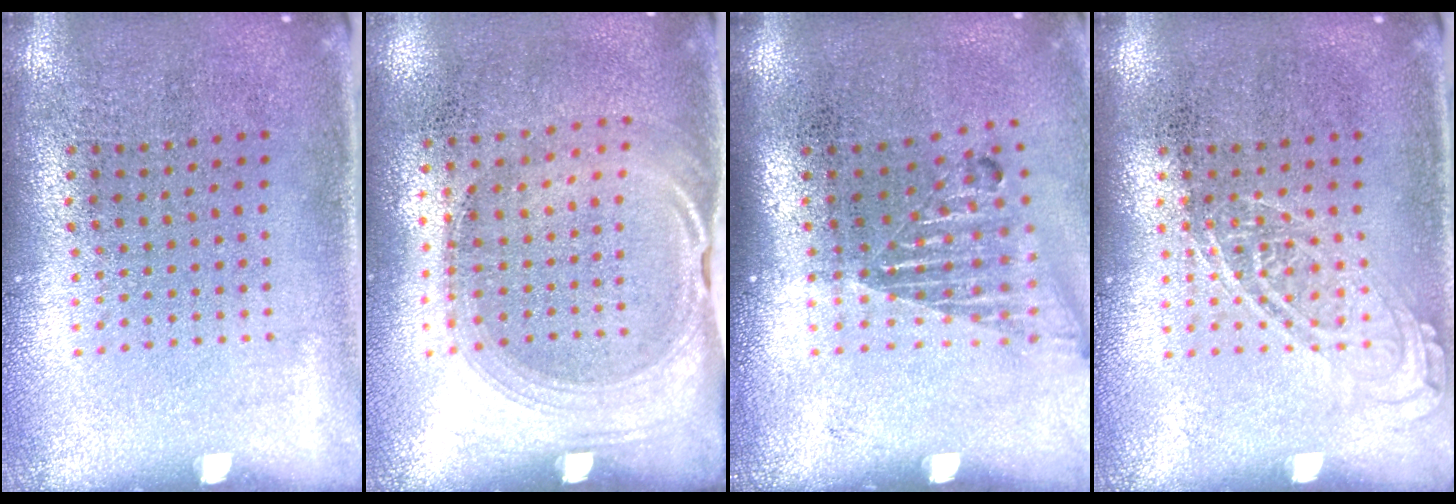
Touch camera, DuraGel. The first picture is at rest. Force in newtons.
{"total": 1.5, "press": 1.2, "slide": 0.8}
{"total": 1.2, "press": 1.0, "slide": 0.6}
{"total": 1.8, "press": 1.8, "slide": 0.2}